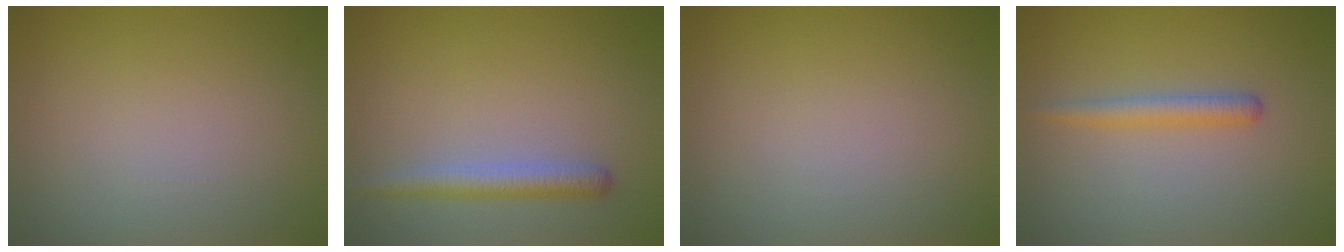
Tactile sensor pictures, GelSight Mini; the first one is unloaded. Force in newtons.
{"total": 2.3, "press": 2.3, "slide": 0.2}
{"total": 0.0}
{"total": 1.7, "press": 1.7, "slide": 0.2}